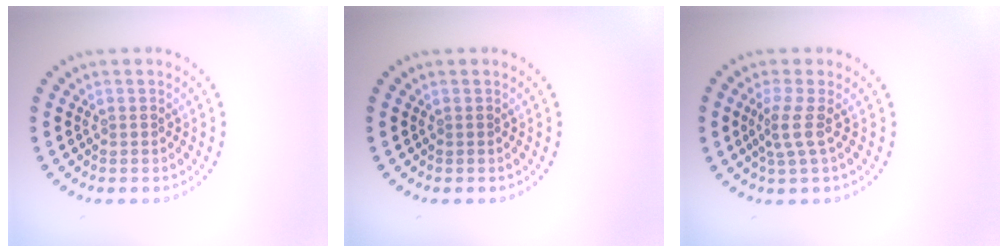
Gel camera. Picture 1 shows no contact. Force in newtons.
{"total": 0.0}
{"total": 2.1, "press": 1.5, "slide": 1.5}